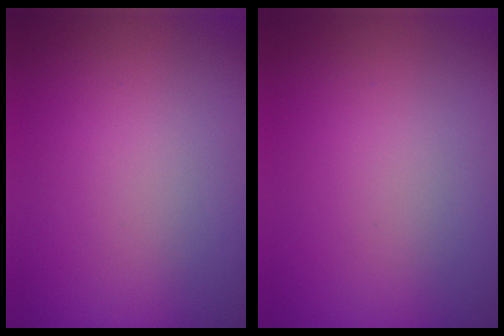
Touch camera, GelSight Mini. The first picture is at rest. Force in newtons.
{"total": 0.0}